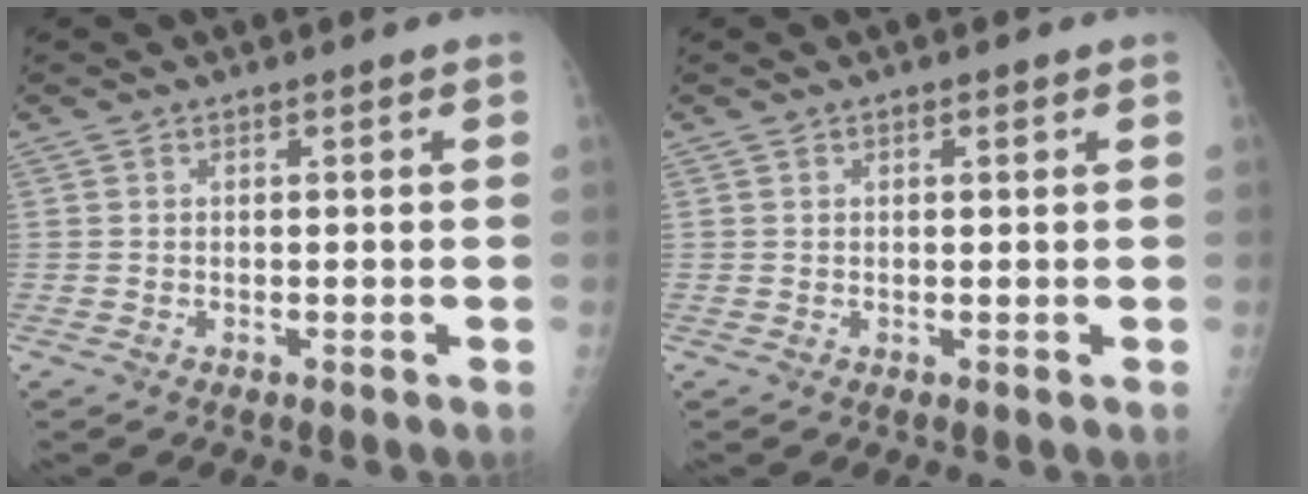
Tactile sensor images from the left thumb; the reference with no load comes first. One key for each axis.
{"total": 0.8, "fx": 0.4, "fy": 0.3, "fz": 0.6, "tx": -0.009, "ty": 0.000, "tz": 0.006}